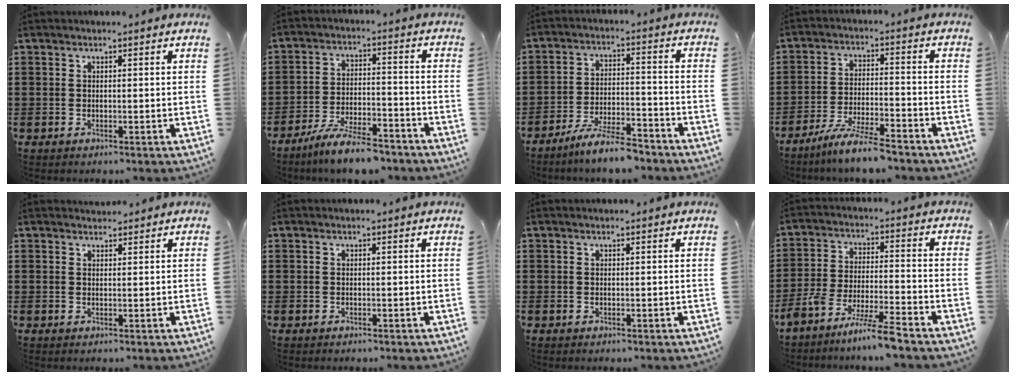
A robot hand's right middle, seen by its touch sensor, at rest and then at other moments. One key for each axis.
{"total": 7.9, "fx": -6.9, "fy": 0.9, "fz": 3.7, "tx": -0.072, "ty": 0.004, "tz": -0.130}
{"total": 7.4, "fx": -6.6, "fy": 0.5, "fz": 3.4, "tx": -0.070, "ty": 0.000, "tz": -0.124}
{"total": 7.0, "fx": -6.1, "fy": -0.1, "fz": 3.4, "tx": -0.073, "ty": -0.012, "tz": -0.115}
{"total": 1.3, "fx": 1.2, "fy": 0.4, "fz": -0.2, "tx": 0.008, "ty": -0.001, "tz": 0.023}
{"total": 0.0}
{"total": 0.0}
{"total": 7.4, "fx": -6.7, "fy": -0.5, "fz": 3.1, "tx": -0.065, "ty": -0.010, "tz": -0.130}